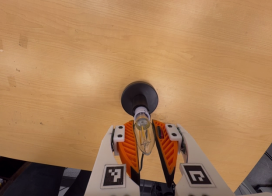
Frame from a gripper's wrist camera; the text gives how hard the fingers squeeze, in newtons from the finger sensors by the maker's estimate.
{"total": 13.2, "left": 13.0, "right": 13.3}